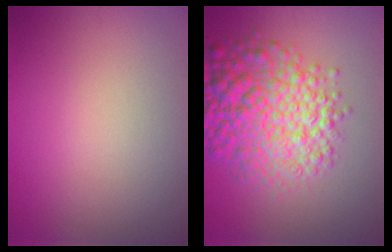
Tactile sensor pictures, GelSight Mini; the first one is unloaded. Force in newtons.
{"total": 8.5, "press": 8.5, "slide": 0.3}